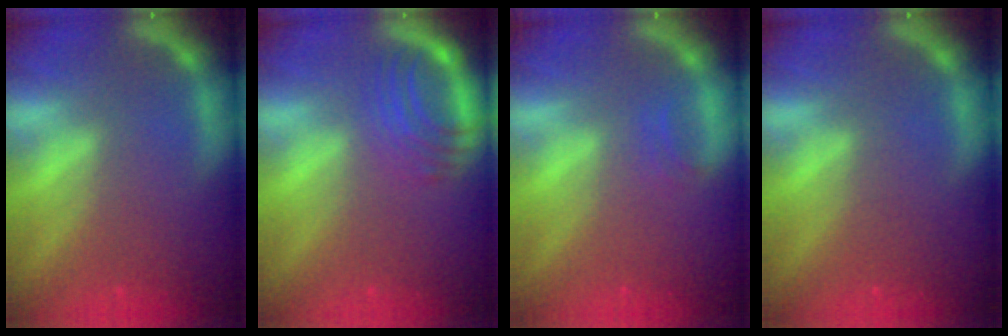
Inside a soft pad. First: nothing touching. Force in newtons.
{"total": 5.0}
{"total": 0.9}
{"total": 0.0}